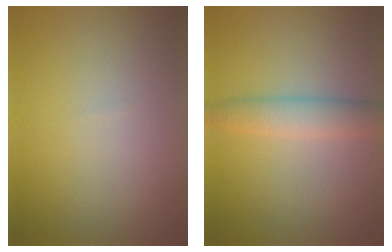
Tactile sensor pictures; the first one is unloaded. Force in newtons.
{"total": 3.0, "press": 3.0, "slide": 0.1}